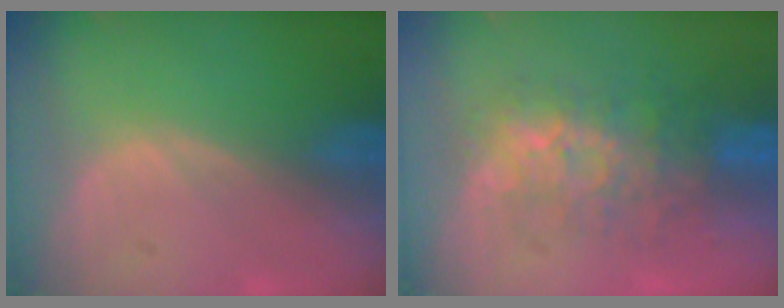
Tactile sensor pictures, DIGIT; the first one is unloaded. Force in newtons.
{"total": 8.0, "press": 7.8, "slide": 1.8}